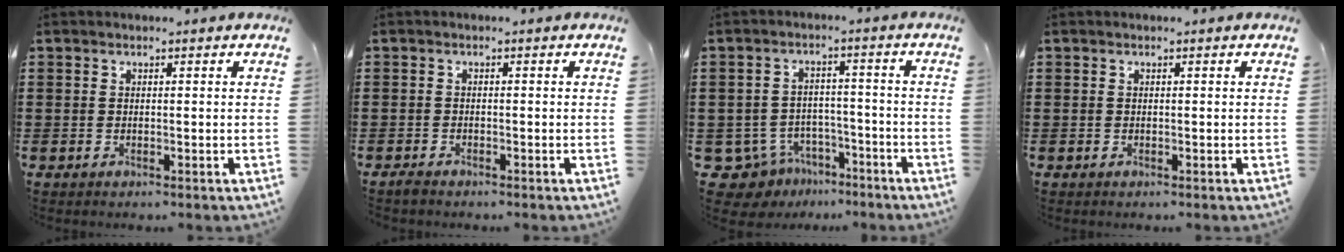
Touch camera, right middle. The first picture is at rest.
{"total": 0.9, "force": [-0.9, 0.3, 0.2], "torque": [-0.007, -0.003, -0.018]}
{"total": 6.0, "force": [-5.0, 3.1, 1.0], "torque": [-0.053, 0.008, -0.104]}
{"total": 0.0}